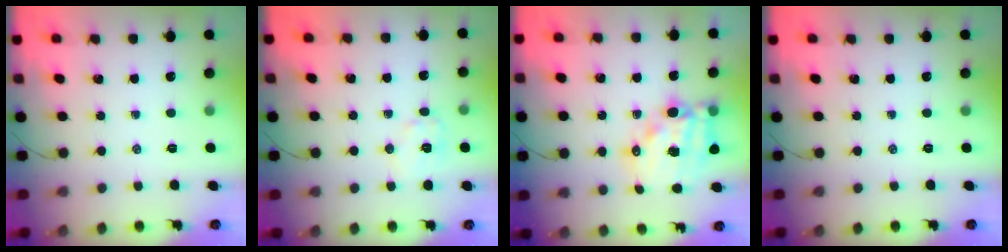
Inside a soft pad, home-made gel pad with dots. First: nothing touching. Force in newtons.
{"total": 6.9, "press": 6.9, "slide": 0.4}
{"total": 15.9, "press": 15.5, "slide": 3.7}
{"total": 0.0}